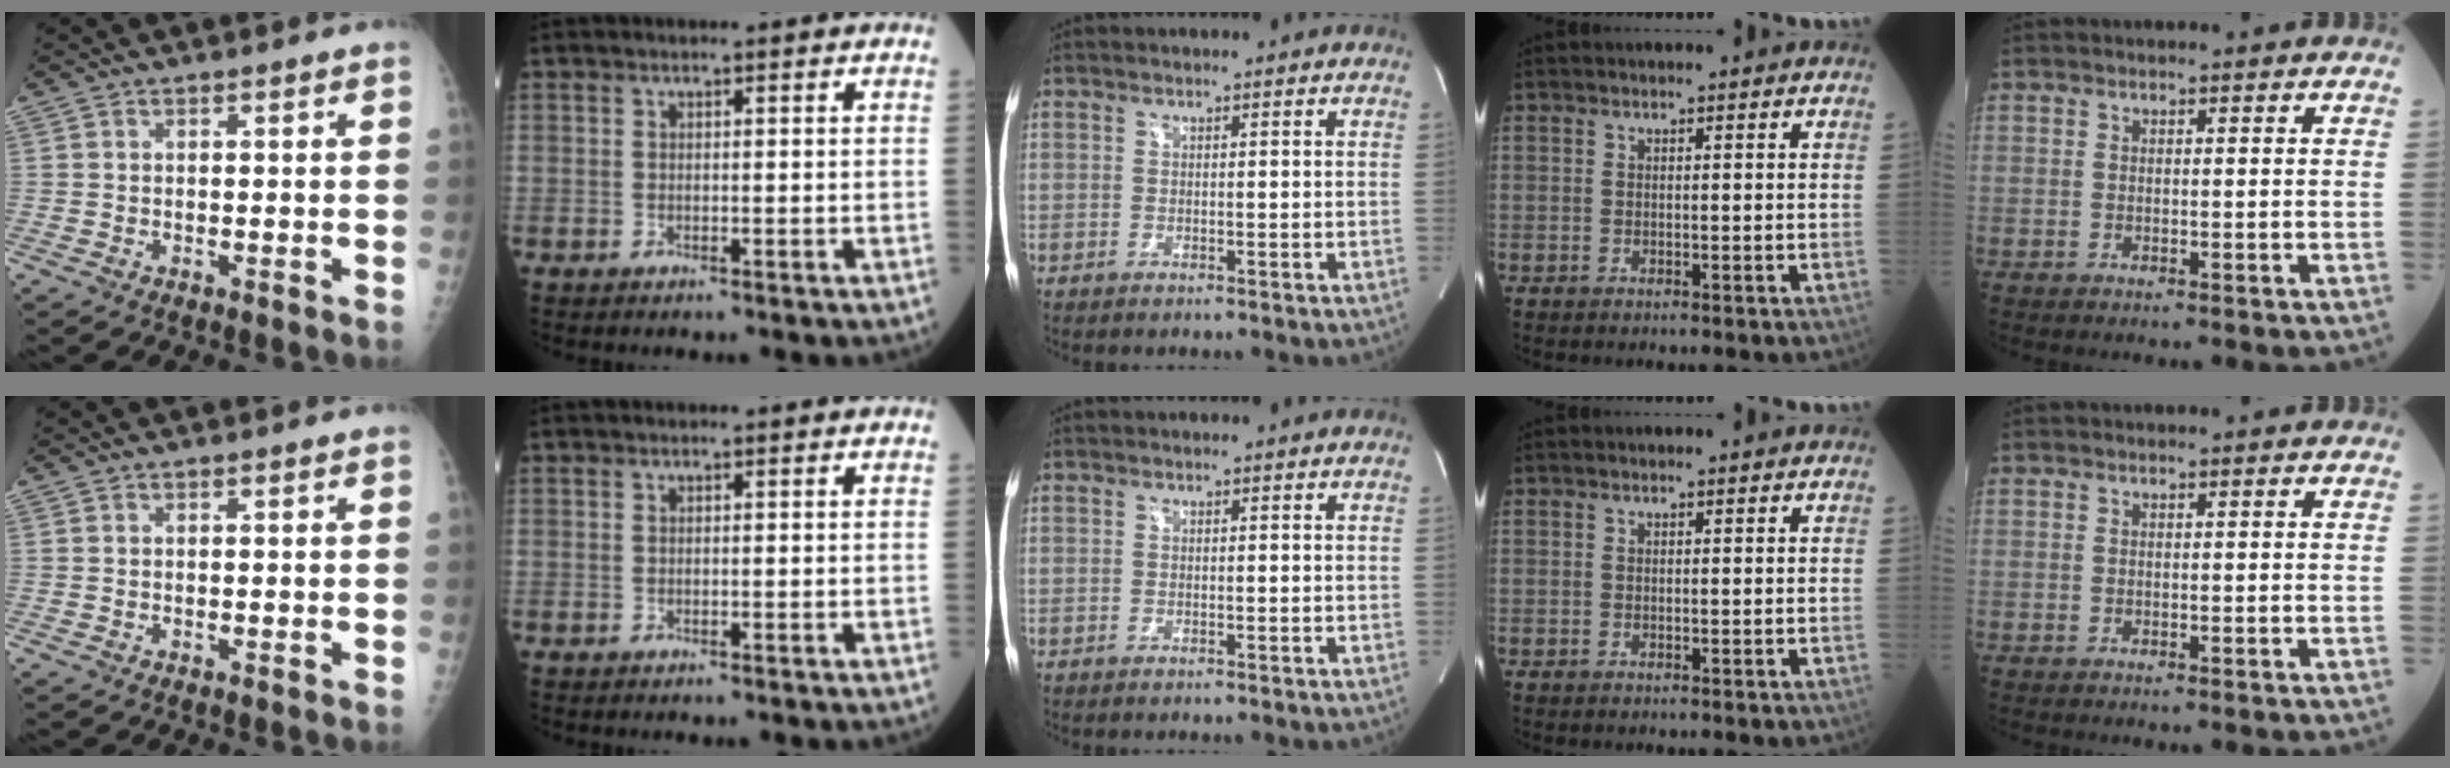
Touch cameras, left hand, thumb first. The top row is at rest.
{}